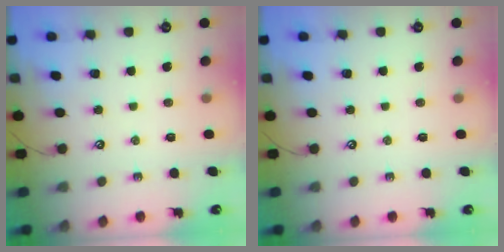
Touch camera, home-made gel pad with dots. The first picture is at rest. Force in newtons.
{"total": 0.0}